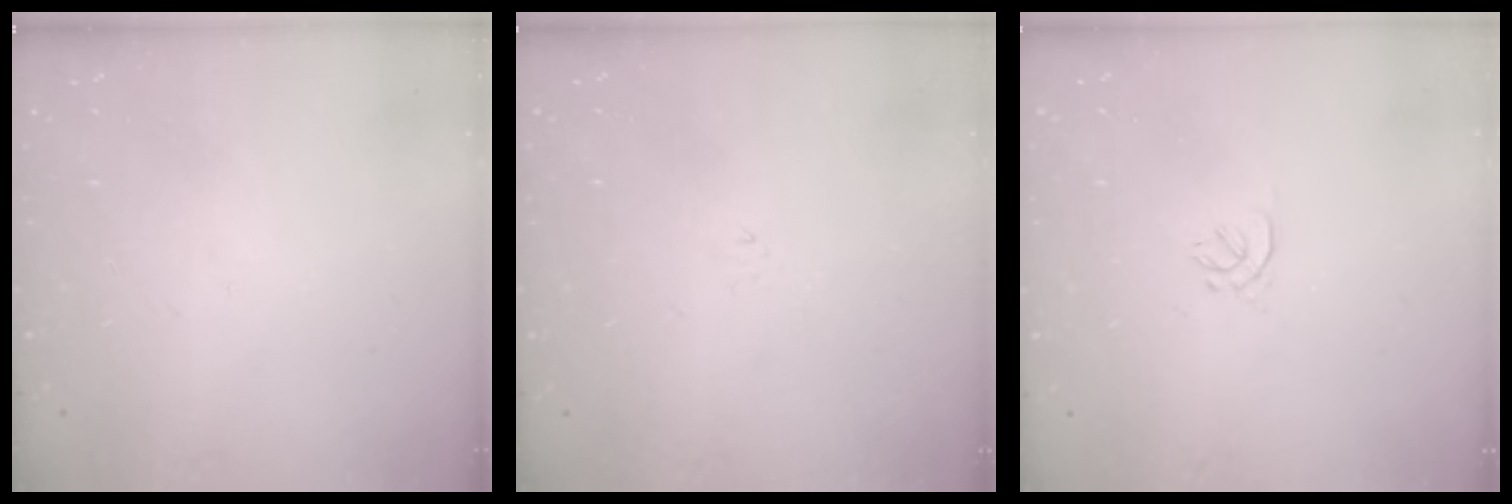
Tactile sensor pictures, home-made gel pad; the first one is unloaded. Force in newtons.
{"total": 1.2, "press": 1.1, "slide": 0.2}
{"total": 1.0, "press": 0.9, "slide": 0.4}